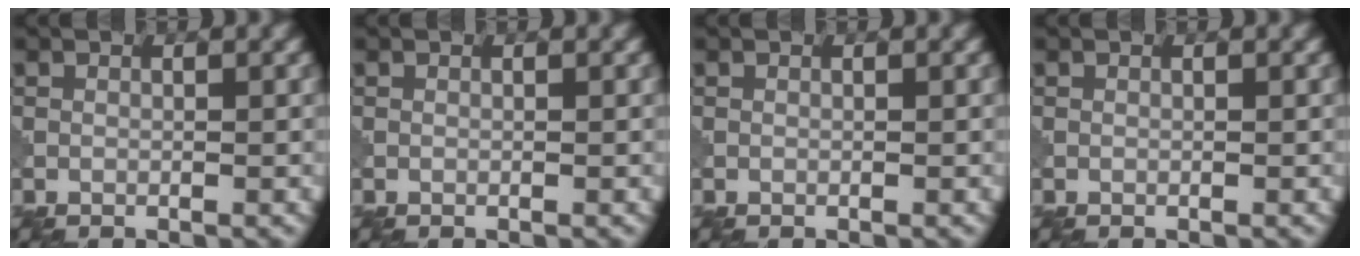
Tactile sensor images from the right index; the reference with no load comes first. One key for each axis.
{"total": 0.0}
{"total": 0.0}
{"total": 0.0}